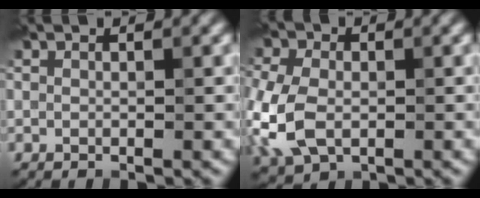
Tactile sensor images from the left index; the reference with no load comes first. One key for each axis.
{"total": 7.6, "fx": -1.4, "fy": 5.4, "fz": 5.1, "tx": -0.152, "ty": -0.013, "tz": -0.027}